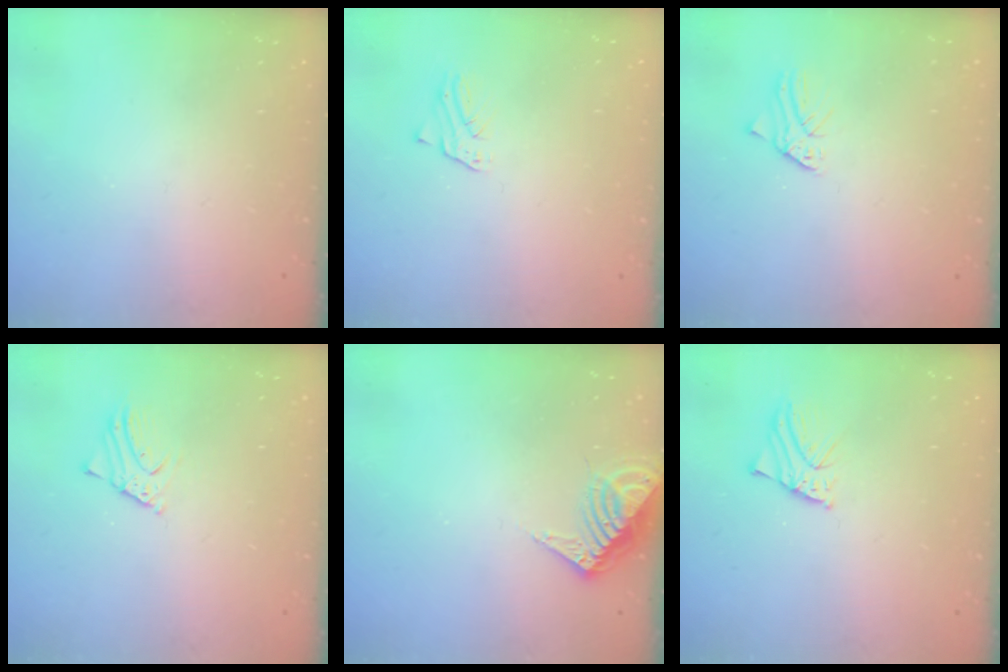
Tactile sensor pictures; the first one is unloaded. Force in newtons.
{"total": 1.6, "press": 1.6, "slide": 0.2}
{"total": 0.7, "press": 0.7, "slide": 0.1}
{"total": 2.4, "press": 2.4, "slide": 0.1}
{"total": 7.6, "press": 7.6, "slide": 0.7}
{"total": 1.7, "press": 1.7, "slide": 0.1}